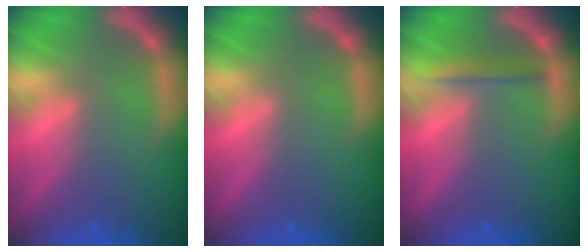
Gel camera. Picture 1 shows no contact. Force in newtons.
{"total": 0.0}
{"total": 2.0}